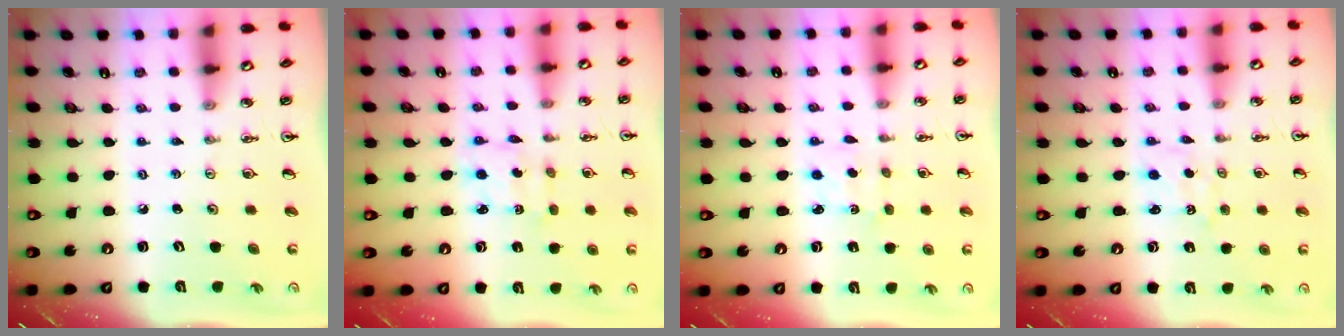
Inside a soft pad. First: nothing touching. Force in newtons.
{"total": 2.1, "press": 2.0, "slide": 0.8}
{"total": 2.6, "press": 2.5, "slide": 0.3}
{"total": 0.9, "press": 0.7, "slide": 0.6}